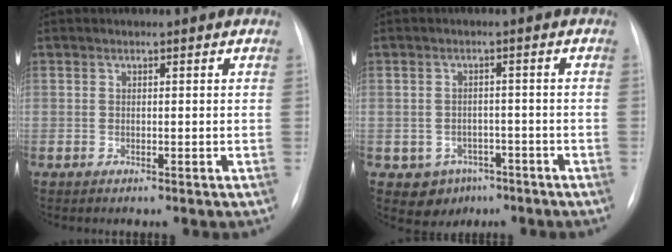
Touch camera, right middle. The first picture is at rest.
{"total": 4.8, "force": [-2.6, 3.9, 1.1], "torque": [-0.012, 0.009, -0.028]}